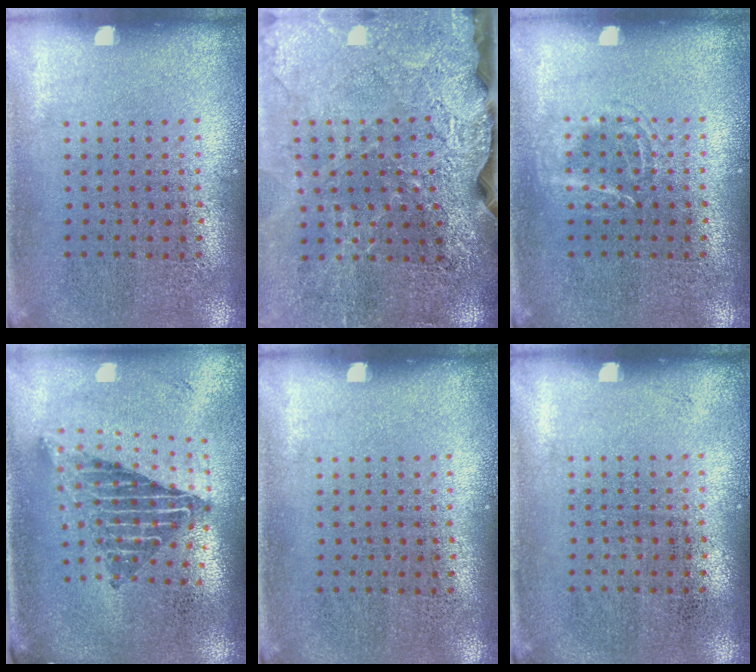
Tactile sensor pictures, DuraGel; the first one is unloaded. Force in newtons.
{"total": 3.7, "press": 3.1, "slide": 1.9}
{"total": 1.4, "press": 1.4, "slide": 0.2}
{"total": 2.3, "press": 1.6, "slide": 1.7}
{"total": 0.0}
{"total": 0.0}